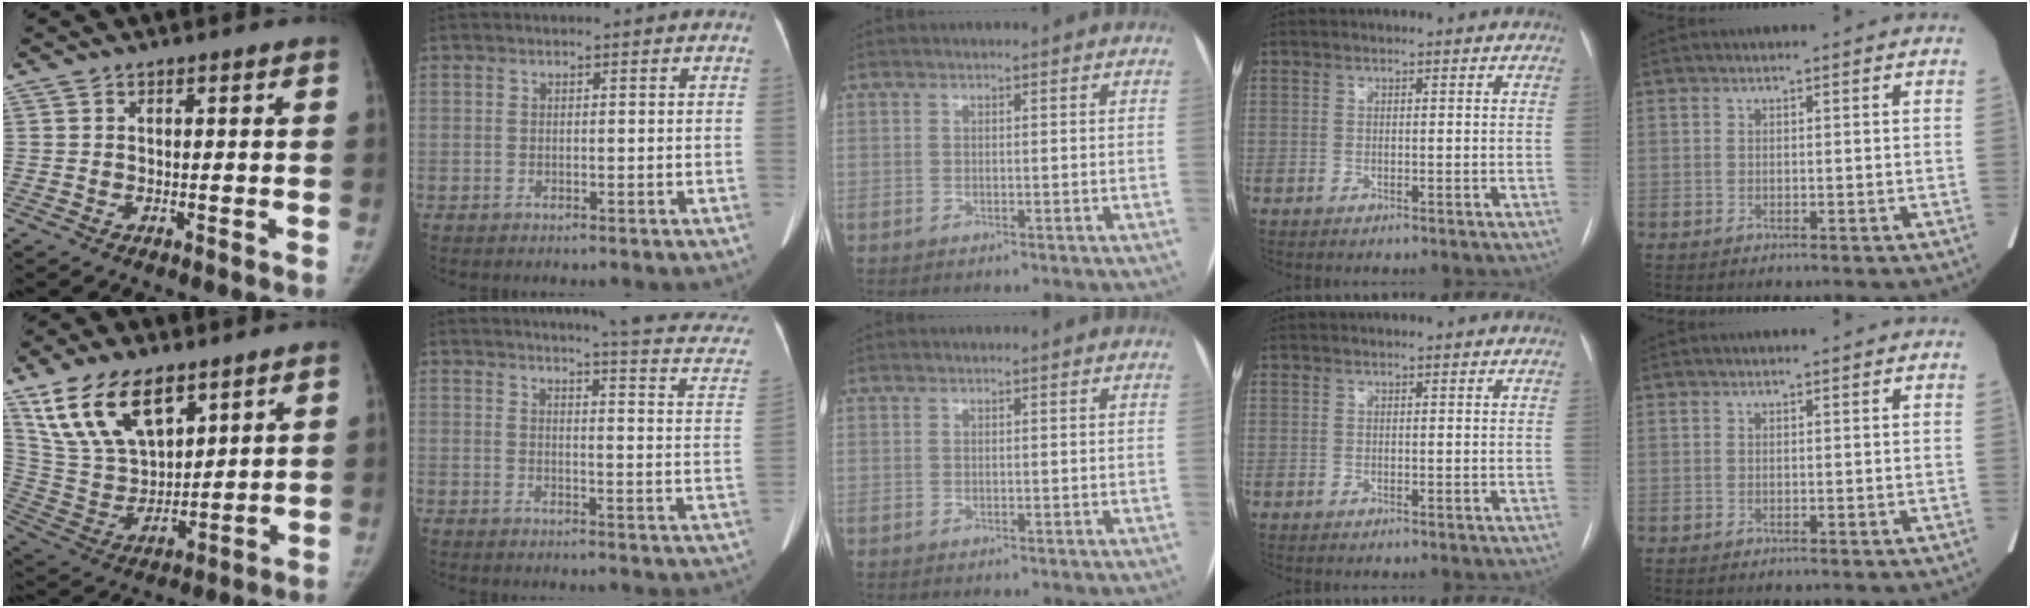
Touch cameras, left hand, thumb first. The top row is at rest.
{"thumb": {"total": 18.1, "force": [11.1, 9.2, 10.9], "torque": [-0.171, -0.044, 0.224]}, "index": {"total": 13.9, "force": [12.2, 1.1, 6.7], "torque": [-0.077, -0.055, 0.111]}}